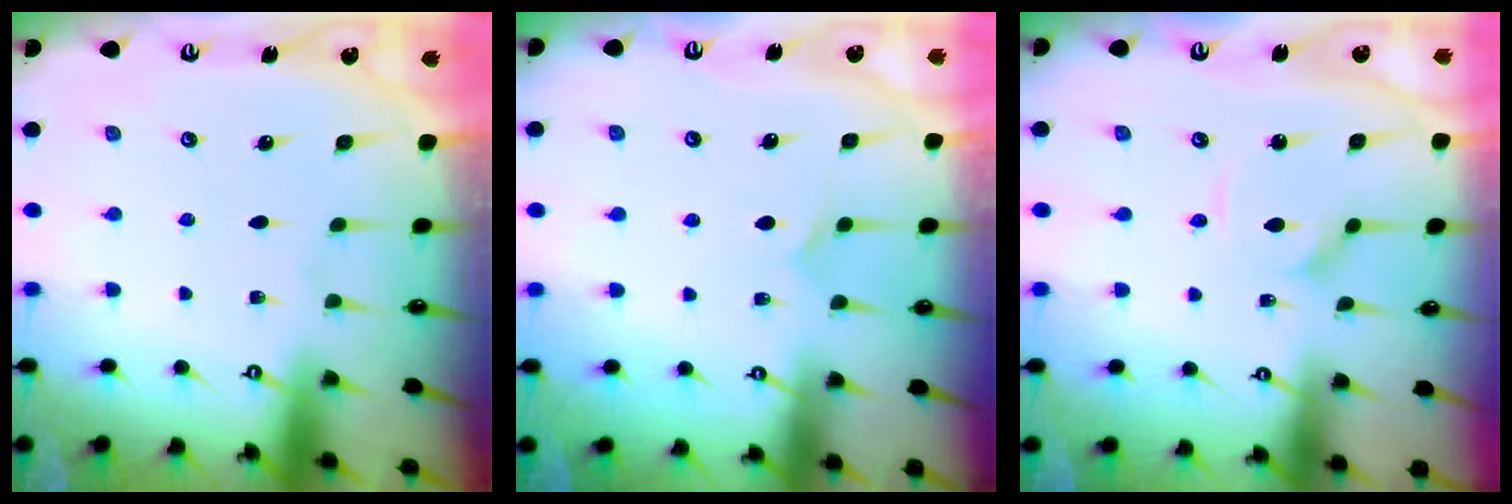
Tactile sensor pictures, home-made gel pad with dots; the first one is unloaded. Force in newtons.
{"total": 5.0, "press": 5.0, "slide": 0.2}
{"total": 2.0, "press": 2.0, "slide": 0.3}